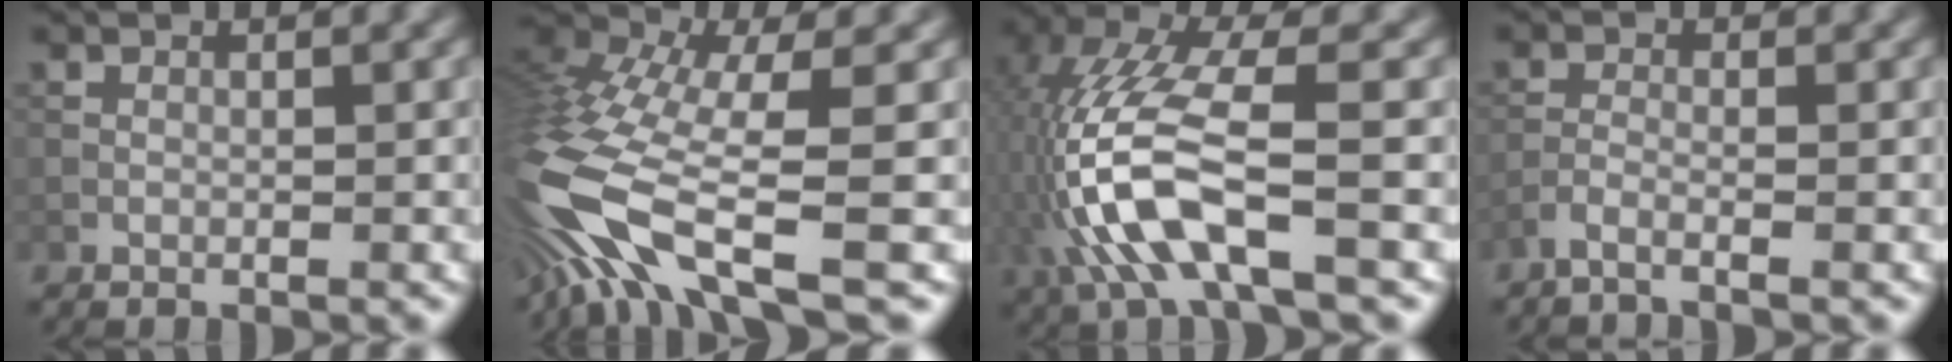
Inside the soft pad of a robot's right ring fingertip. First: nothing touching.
{"total": 12.4, "force": [-5.5, 4.0, 10.4], "torque": [-0.237, -0.004, -0.101]}
{"total": 8.8, "force": [-2.9, 2.8, 7.8], "torque": [-0.192, 0.008, -0.060]}
{"total": 1.6, "force": [-1.3, 0.3, 0.9], "torque": [-0.016, -0.002, -0.037]}